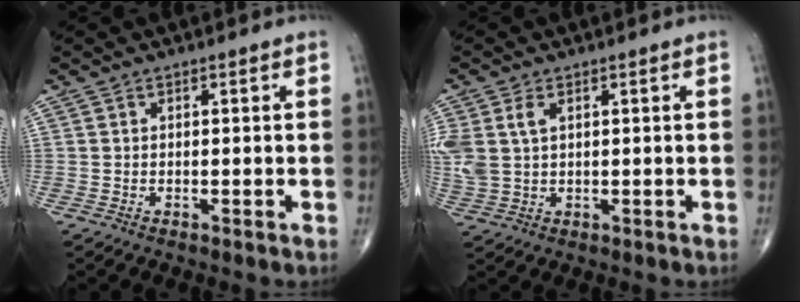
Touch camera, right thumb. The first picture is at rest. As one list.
[{"total": 6.8, "force": [2.0, 4.3, 4.9], "torque": [-0.130, 0.007, 0.049]}]